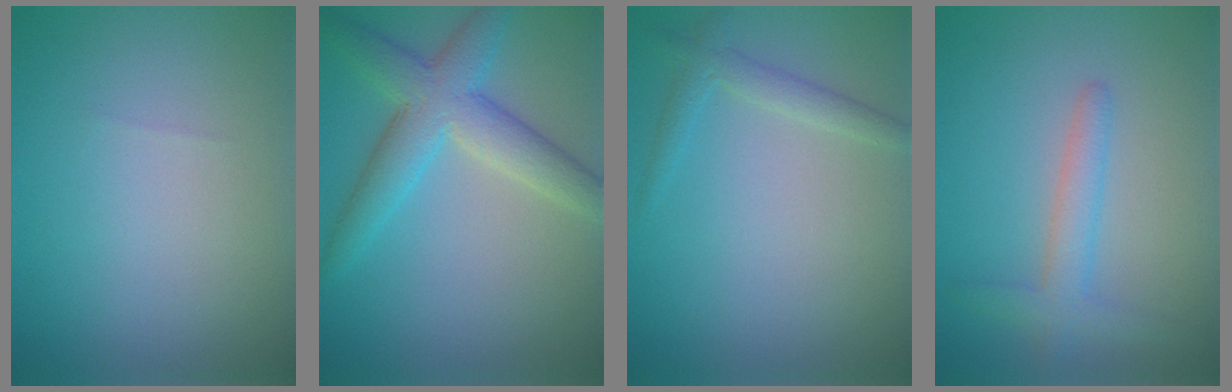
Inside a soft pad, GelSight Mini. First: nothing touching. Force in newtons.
{"total": 5.6, "press": 5.6, "slide": 0.3}
{"total": 1.8, "press": 1.8, "slide": 0.0}
{"total": 2.6, "press": 2.6, "slide": 0.1}